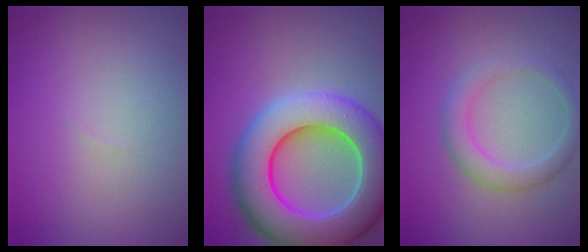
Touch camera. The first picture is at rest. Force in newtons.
{"total": 12.8, "press": 12.8, "slide": 0.6}
{"total": 2.9, "press": 2.9, "slide": 0.2}